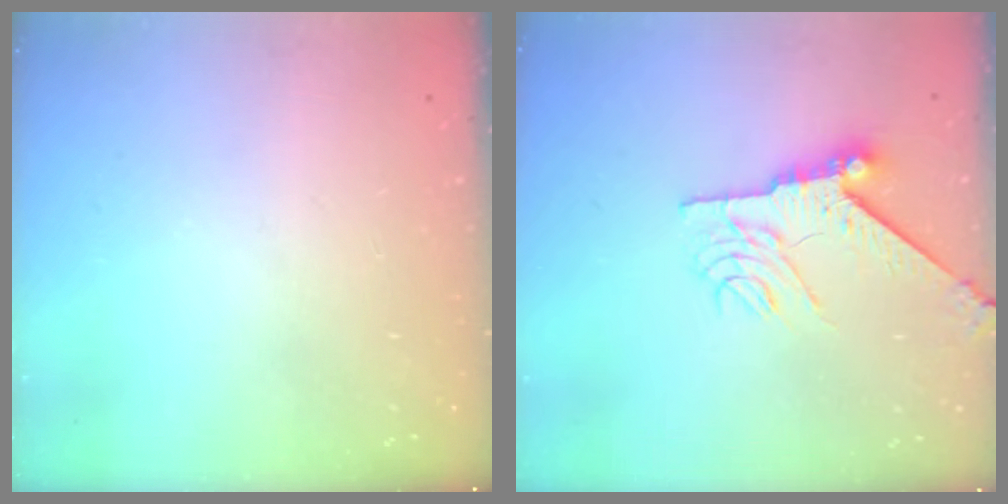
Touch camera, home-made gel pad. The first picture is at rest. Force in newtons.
{"total": 8.9, "press": 8.9, "slide": 0.9}